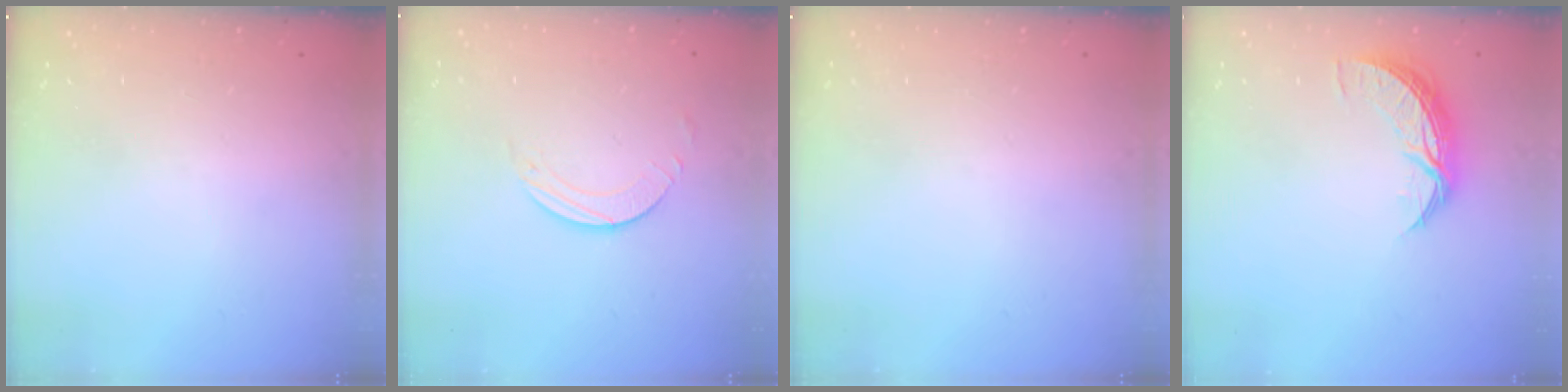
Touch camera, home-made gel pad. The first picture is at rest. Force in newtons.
{"total": 1.9, "press": 1.9, "slide": 0.2}
{"total": 0.0}
{"total": 8.2, "press": 8.2, "slide": 0.4}